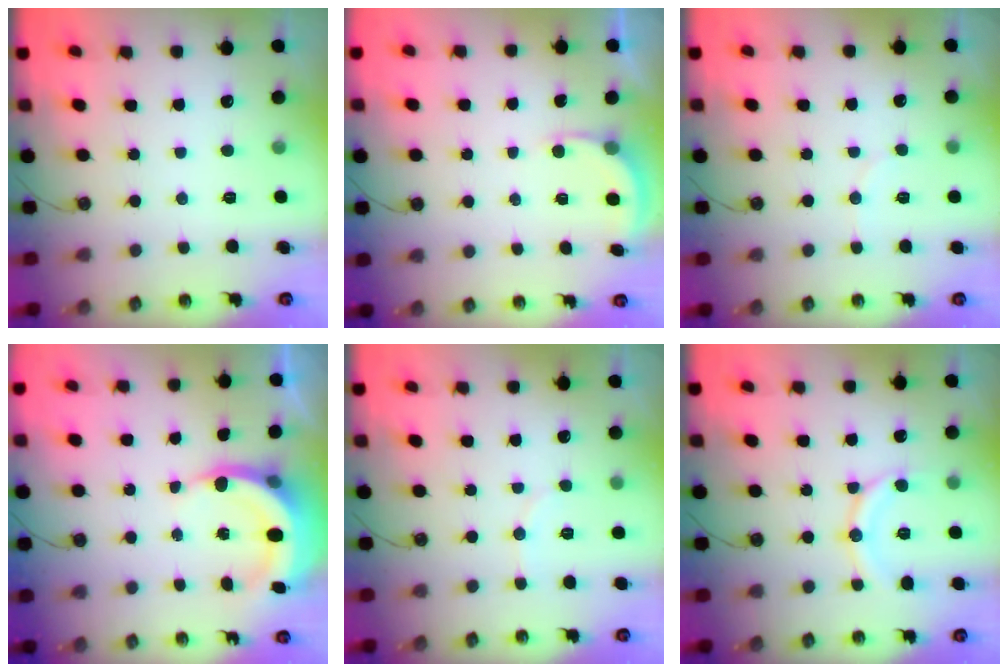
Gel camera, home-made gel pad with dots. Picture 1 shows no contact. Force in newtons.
{"total": 2.7, "press": 2.7, "slide": 0.2}
{"total": 3.4, "press": 3.3, "slide": 0.7}
{"total": 7.2, "press": 7.0, "slide": 1.3}
{"total": 4.1, "press": 4.1, "slide": 0.8}
{"total": 11.9, "press": 11.8, "slide": 0.9}